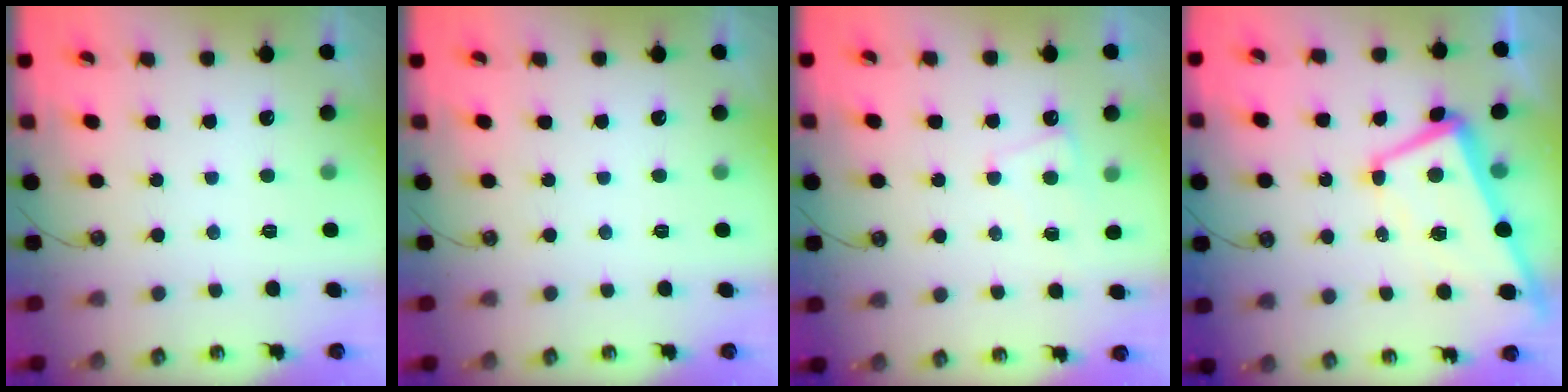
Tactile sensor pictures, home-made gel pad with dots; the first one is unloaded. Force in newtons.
{"total": 0.0}
{"total": 1.6, "press": 1.5, "slide": 0.4}
{"total": 2.9, "press": 2.8, "slide": 0.9}